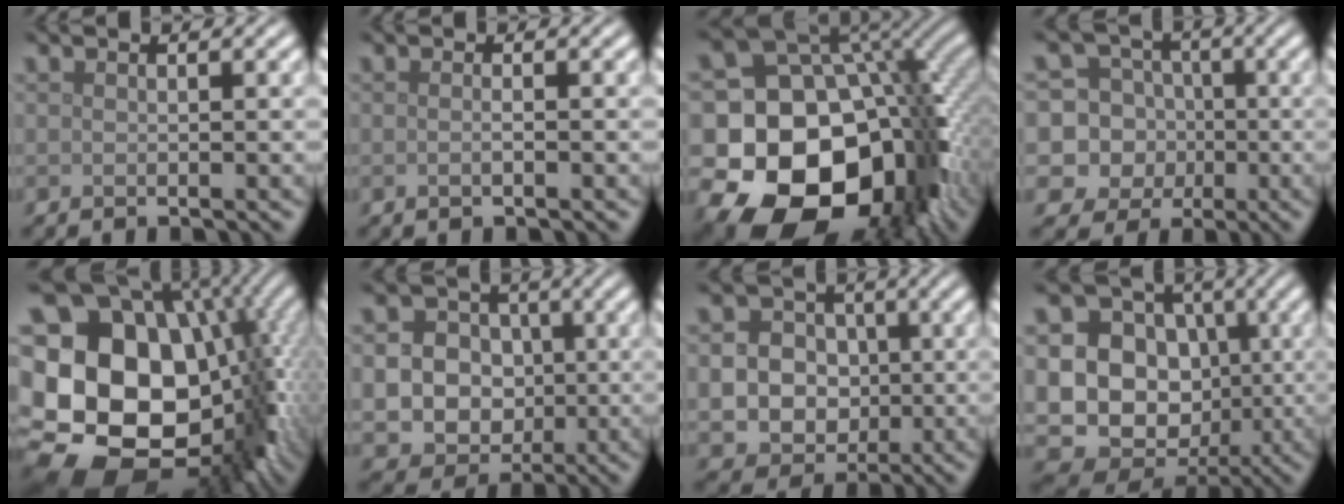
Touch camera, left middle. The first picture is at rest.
{"total": 1.0, "force": [-0.1, 0.4, 0.9], "torque": [-0.008, -0.008, -0.005]}
{"total": 19.2, "force": [-5.1, 14.3, 11.8], "torque": [-0.166, -0.016, -0.083]}
{"total": 11.2, "force": [-1.0, 10.8, 2.7], "torque": [-0.091, 0.027, -0.039]}
{"total": 23.4, "force": [-2.4, 18.2, 14.5], "torque": [-0.261, -0.003, -0.065]}
{"total": 9.0, "force": [-0.7, 8.4, 3.1], "torque": [-0.061, 0.014, -0.037]}
{"total": 7.5, "force": [-0.7, 6.9, 2.8], "torque": [-0.046, 0.014, -0.039]}
{"total": 16.6, "force": [-0.5, 15.0, 7.0], "torque": [-0.162, 0.024, -0.027]}